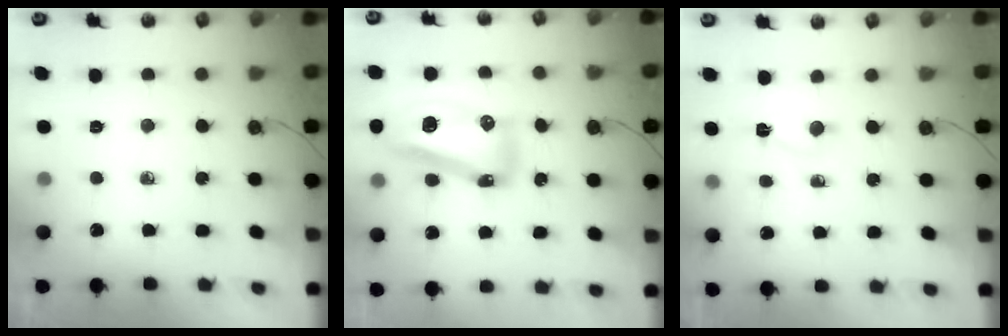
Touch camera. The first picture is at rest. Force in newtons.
{"total": 14.5, "press": 14.4, "slide": 2.1}
{"total": 2.4, "press": 2.3, "slide": 0.7}